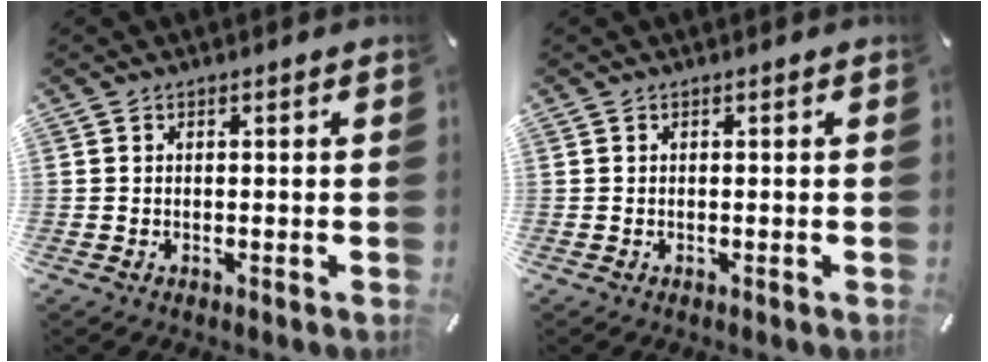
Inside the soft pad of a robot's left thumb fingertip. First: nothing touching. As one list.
[{"total": 0.0}]